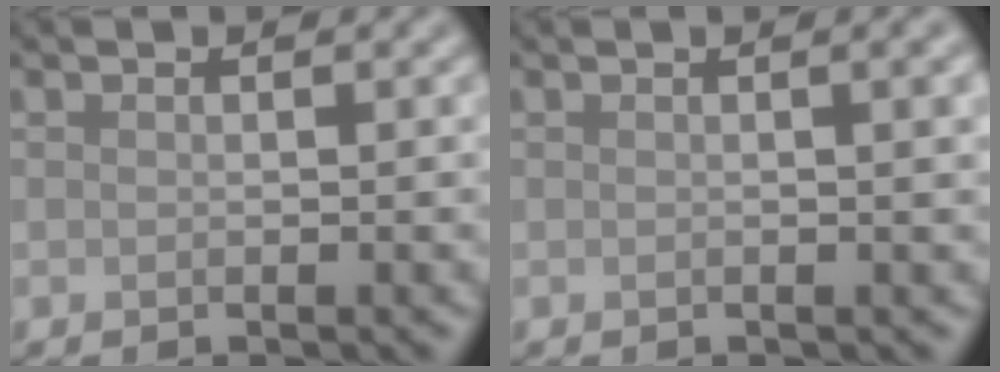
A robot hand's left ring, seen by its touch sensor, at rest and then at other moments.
{"total": 3.5, "force": [0.5, 1.4, 3.1], "torque": [-0.021, 0.011, -0.002]}